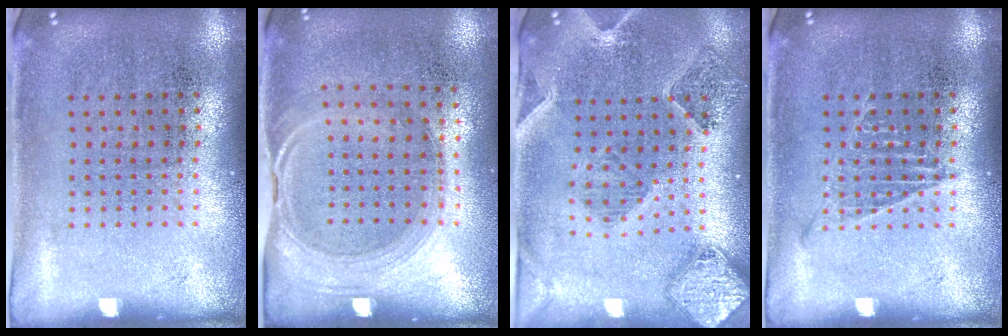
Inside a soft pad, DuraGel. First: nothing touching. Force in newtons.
{"total": 1.5, "press": 1.3, "slide": 0.7}
{"total": 1.5, "press": 1.4, "slide": 0.3}
{"total": 1.0, "press": 1.0, "slide": 0.2}